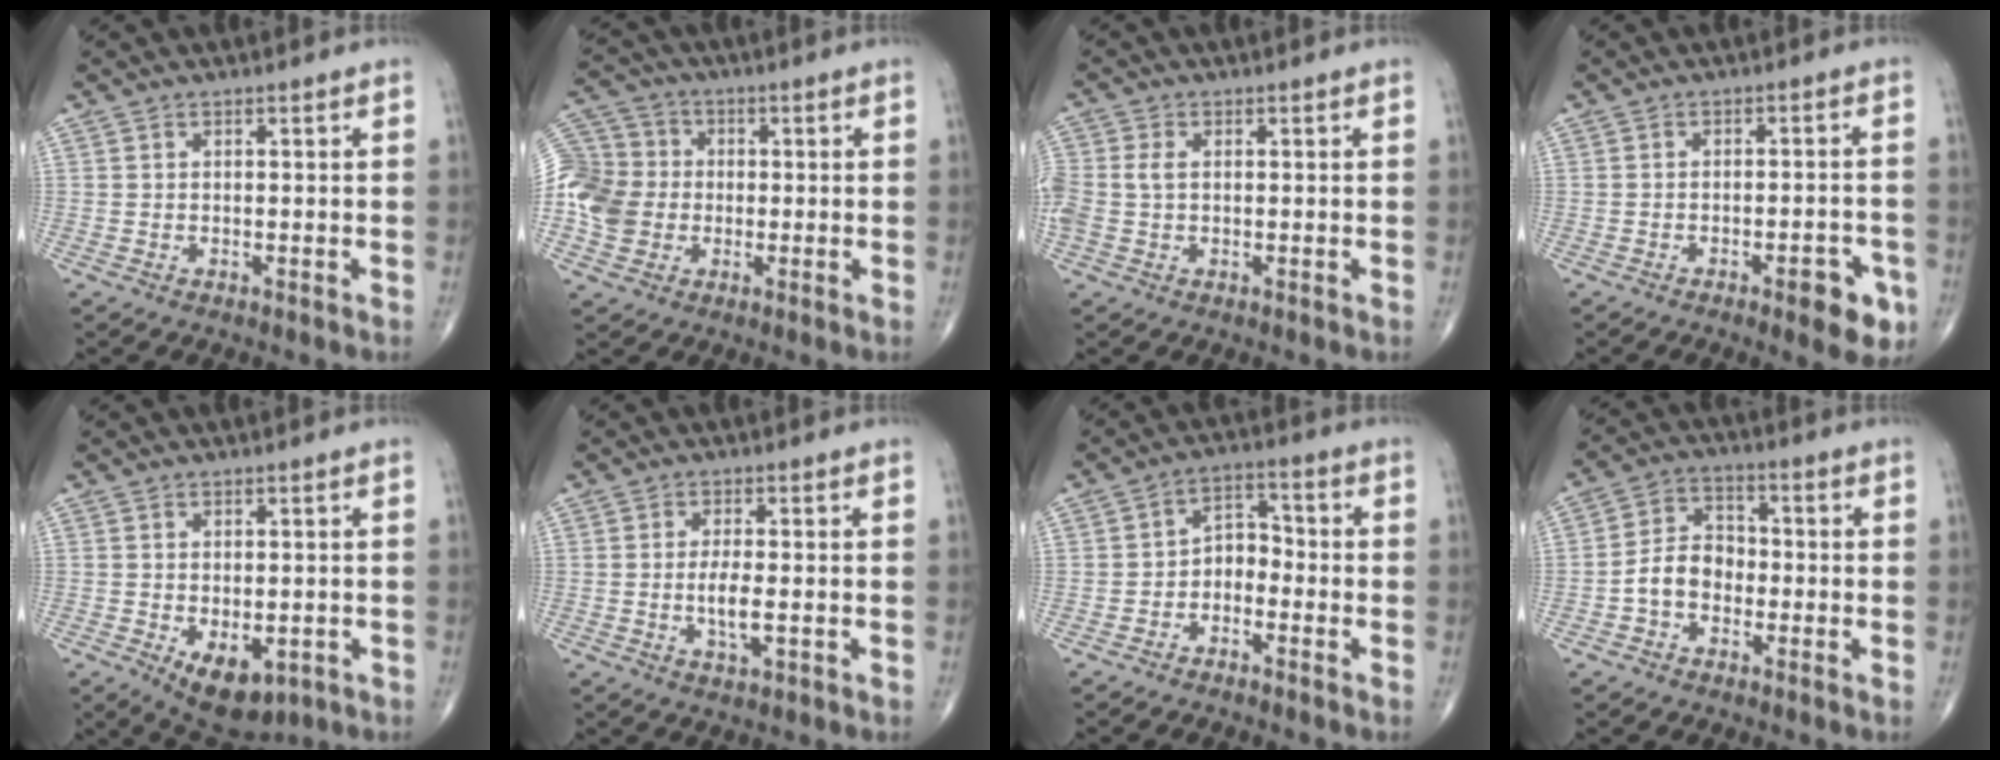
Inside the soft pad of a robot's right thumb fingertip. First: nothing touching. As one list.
[{"total": 12.4, "force": [-1.8, 10.8, 5.9], "torque": [-0.120, 0.023, -0.038]}, {"total": 4.1, "force": [0.1, 2.8, 3.1], "torque": [-0.091, 0.010, 0.000]}, {"total": 7.3, "force": [-3.7, 2.4, 5.9], "torque": [-0.055, 0.015, -0.043]}, {"total": 8.3, "force": [-2.9, 4.7, 6.2], "torque": [-0.077, -0.007, -0.030]}, {"total": 4.2, "force": [-0.7, 1.3, 3.9], "torque": [-0.076, -0.007, -0.014]}, {"total": 5.0, "force": [-2.3, 3.4, 2.9], "torque": [-0.030, 0.036, -0.053]}, {"total": 7.1, "force": [-2.1, 5.2, 4.2], "torque": [-0.057, 0.031, -0.052]}]